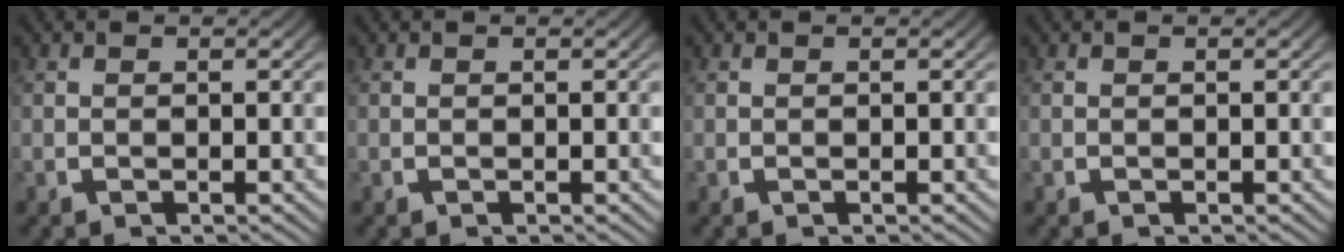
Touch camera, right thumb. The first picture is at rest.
{"total": 0.0}
{"total": 0.0}
{"total": 0.0}